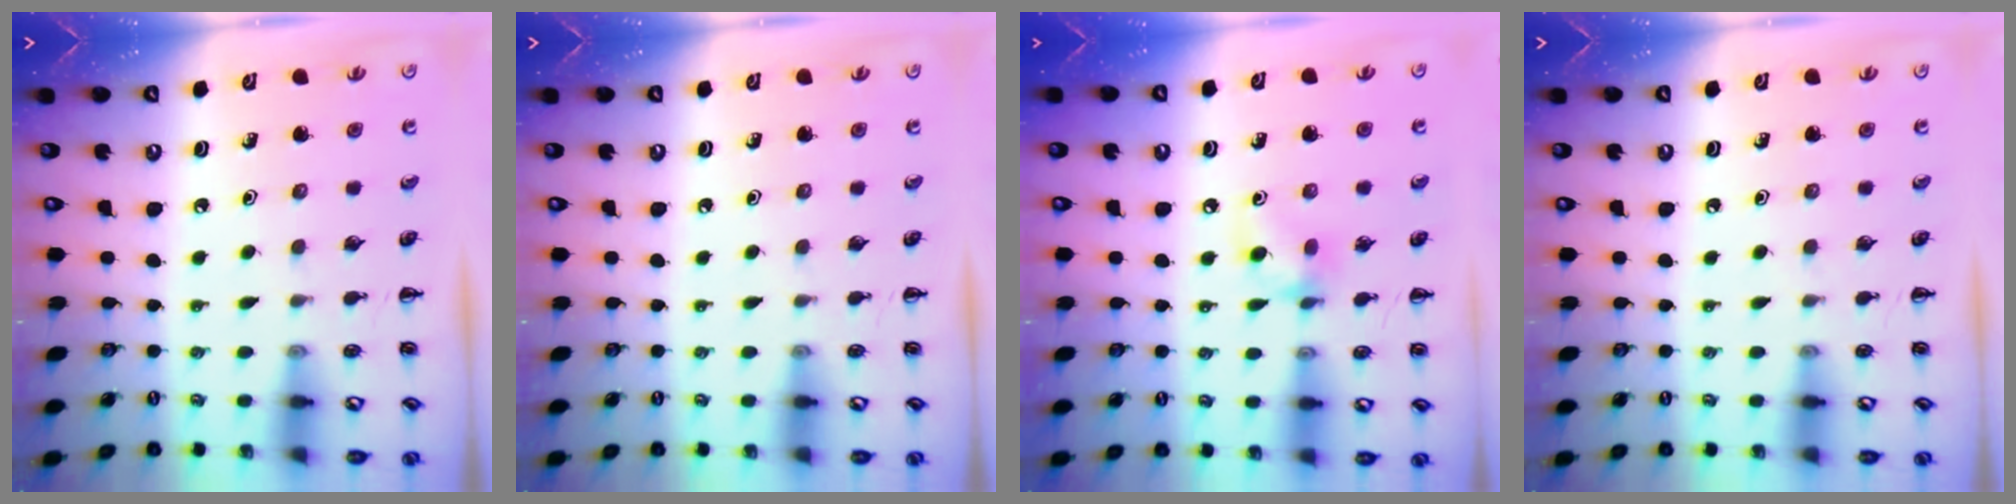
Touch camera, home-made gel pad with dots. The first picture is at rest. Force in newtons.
{"total": 0.0}
{"total": 7.2, "press": 7.2, "slide": 1.0}
{"total": 0.0}